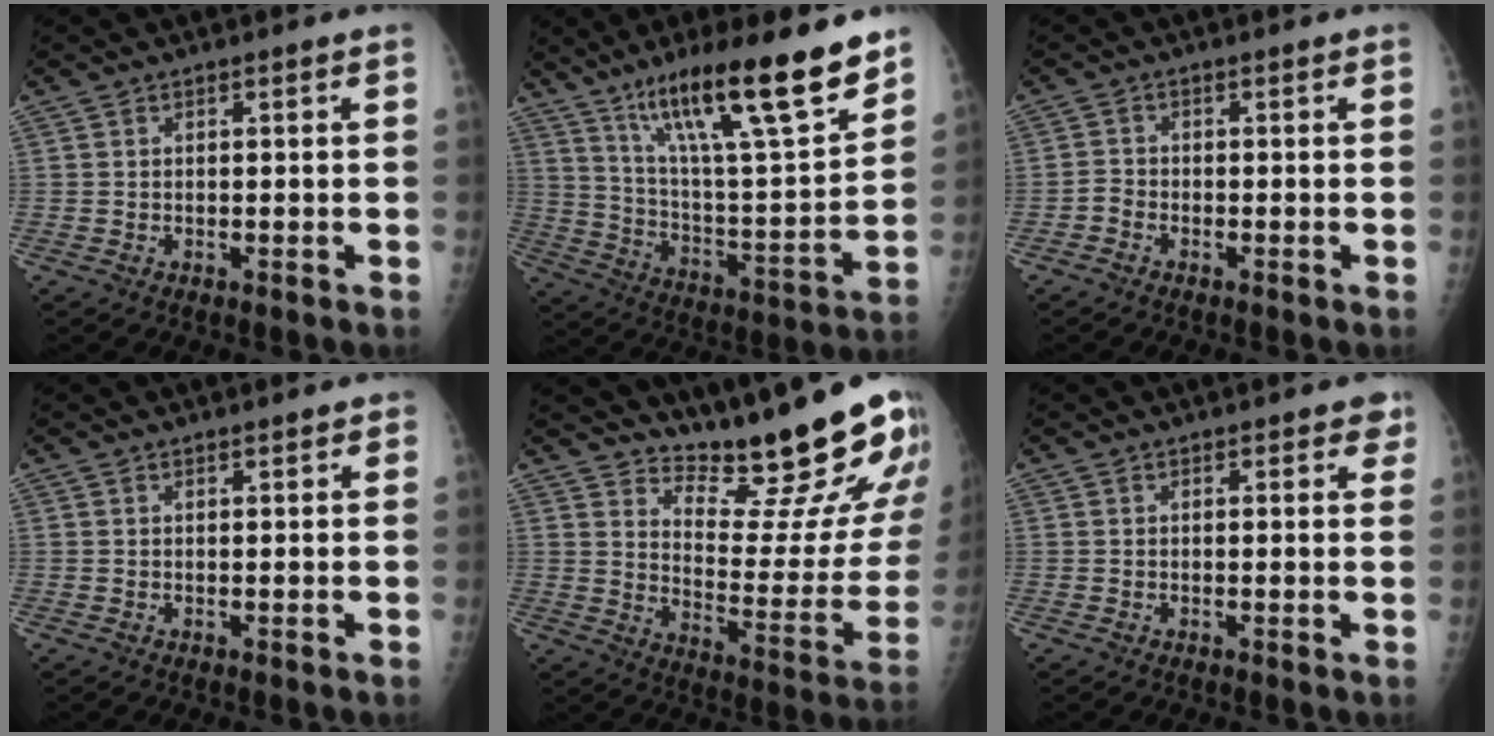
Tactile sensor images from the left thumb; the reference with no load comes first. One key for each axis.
{"total": 23.3, "fx": 15.7, "fy": 3.5, "fz": 16.8, "tx": -0.255, "ty": -0.070, "tz": 0.267}
{"total": 1.6, "fx": -1.1, "fy": 1.0, "fz": 0.6, "tx": -0.011, "ty": 0.005, "tz": -0.026}
{"total": 0.9, "fx": 0.7, "fy": 0.4, "fz": 0.4, "tx": -0.004, "ty": -0.002, "tz": 0.007}
{"total": 20.9, "fx": 18.6, "fy": 3.8, "fz": 8.7, "tx": -0.084, "ty": -0.172, "tz": 0.249}
{"total": 2.6, "fx": 1.7, "fy": 1.3, "fz": 1.4, "tx": 0.009, "ty": -0.004, "tz": 0.014}